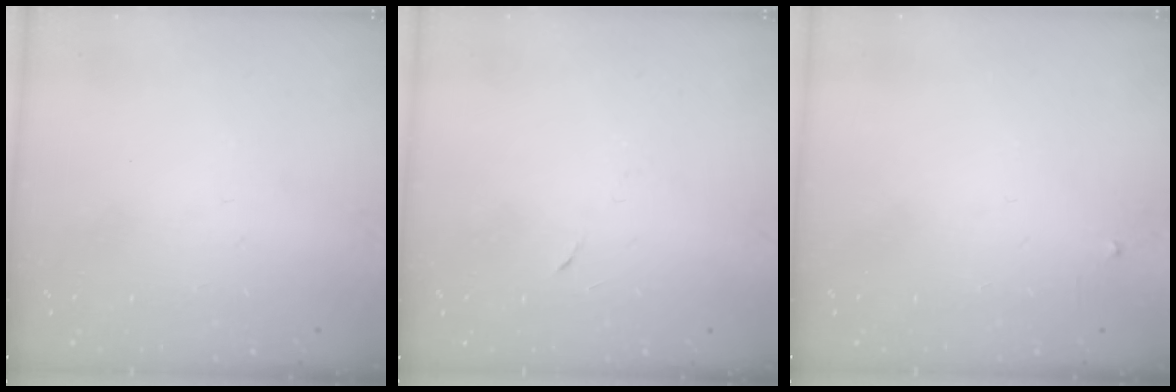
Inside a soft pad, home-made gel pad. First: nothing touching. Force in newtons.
{"total": 2.9, "press": 2.7, "slide": 1.0}
{"total": 2.4, "press": 2.3, "slide": 0.4}